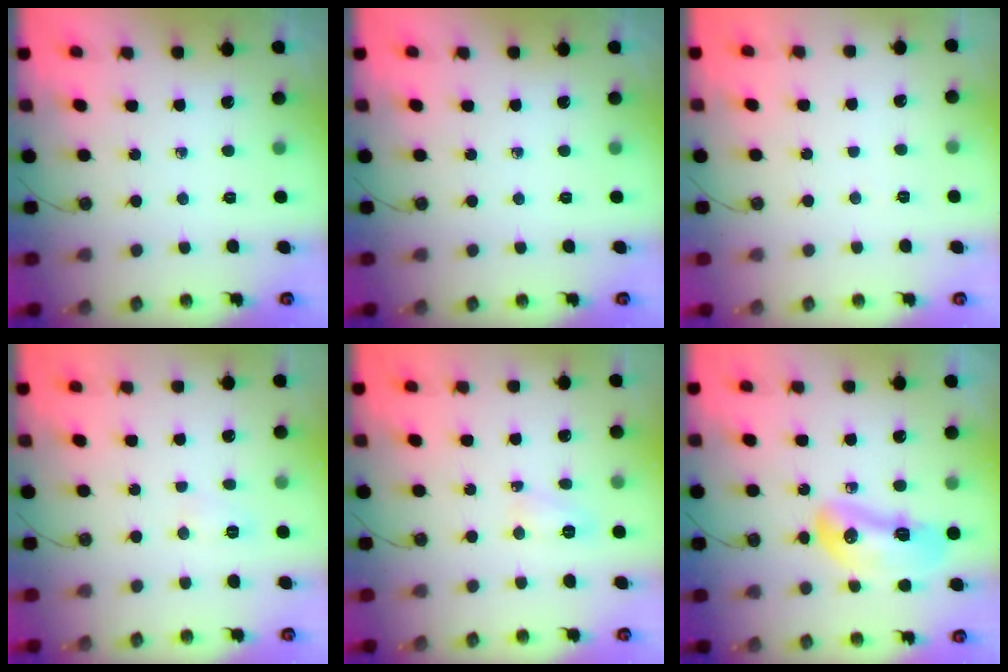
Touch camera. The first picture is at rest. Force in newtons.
{"total": 0.0}
{"total": 17.3, "press": 3.9, "slide": 16.8}
{"total": 4.1, "press": 4.0, "slide": 1.0}
{"total": 3.9, "press": 3.8, "slide": 0.7}
{"total": 12.2, "press": 12.1, "slide": 1.3}